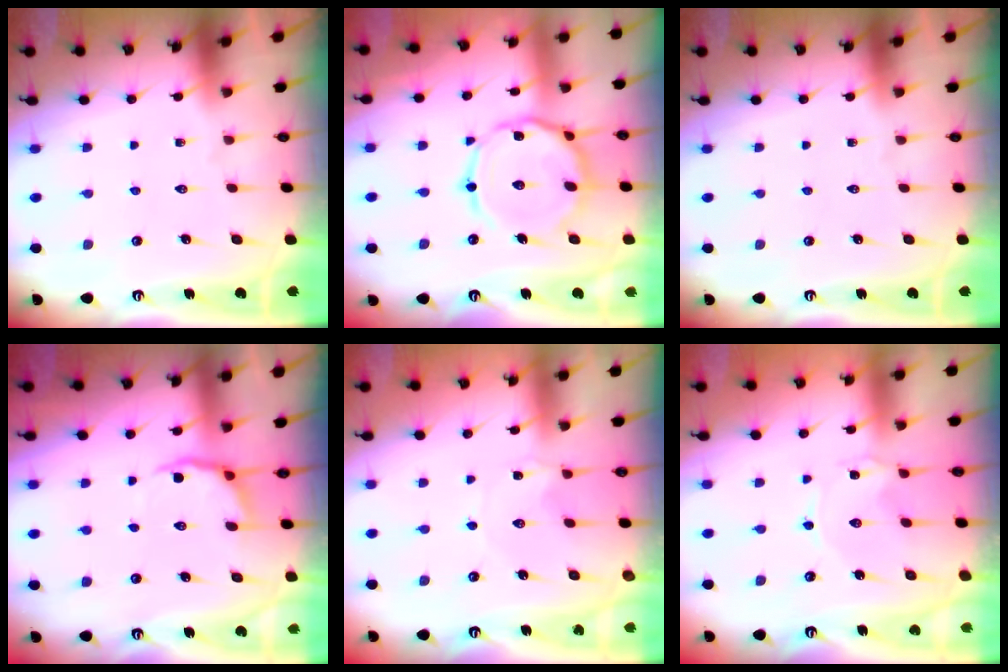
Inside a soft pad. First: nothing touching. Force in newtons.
{"total": 13.5, "press": 13.5, "slide": 0.9}
{"total": 0.0}
{"total": 3.6, "press": 2.8, "slide": 2.3}
{"total": 1.0, "press": 1.0, "slide": 0.2}
{"total": 0.8, "press": 0.8, "slide": 0.1}